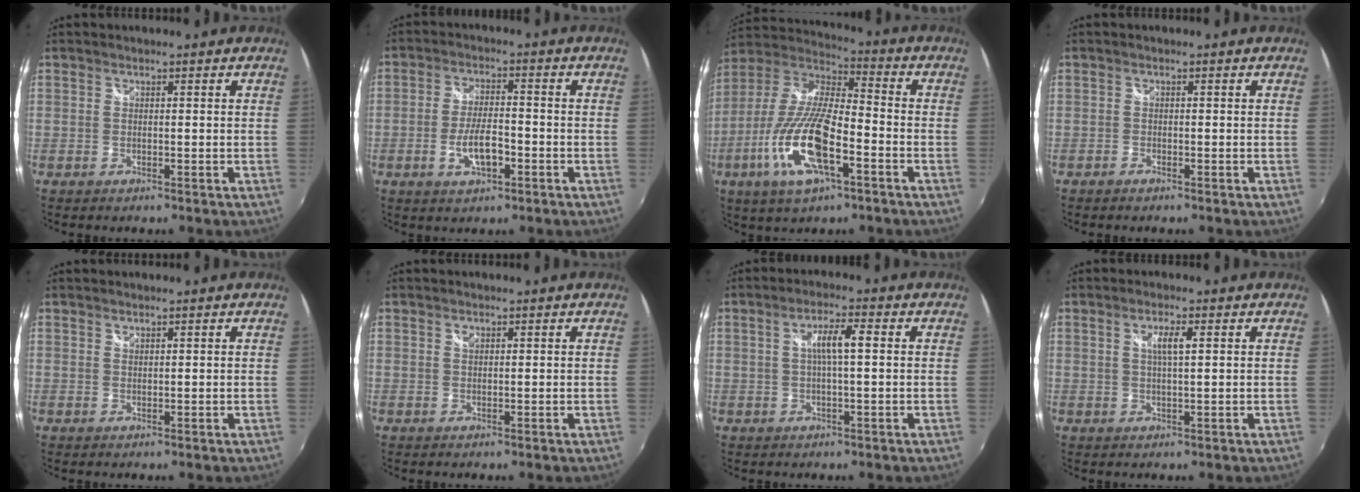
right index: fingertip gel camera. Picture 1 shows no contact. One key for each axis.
{"total": 6.6, "fx": -2.6, "fy": 2.4, "fz": 5.6, "tx": -0.111, "ty": -0.002, "tz": -0.042}
{"total": 18.2, "fx": -7.1, "fy": 5.5, "fz": 15.9, "tx": -0.329, "ty": -0.021, "tz": -0.141}
{"total": 0.8, "fx": -0.7, "fy": 0.3, "fz": 0.3, "tx": -0.007, "ty": -0.001, "tz": -0.014}
{"total": 0.6, "fx": 0.6, "fy": -0.1, "fz": 0.1, "tx": 0.000, "ty": 0.001, "tz": 0.011}
{"total": 0.7, "fx": 0.5, "fy": 0.3, "fz": 0.4, "tx": -0.006, "ty": 0.002, "tz": 0.008}
{"total": 4.8, "fx": 0.7, "fy": 0.4, "fz": 4.7, "tx": -0.086, "ty": 0.006, "tz": 0.013}
{"total": 3.0, "fx": 1.0, "fy": 0.2, "fz": 2.9, "tx": -0.051, "ty": 0.001, "tz": 0.016}